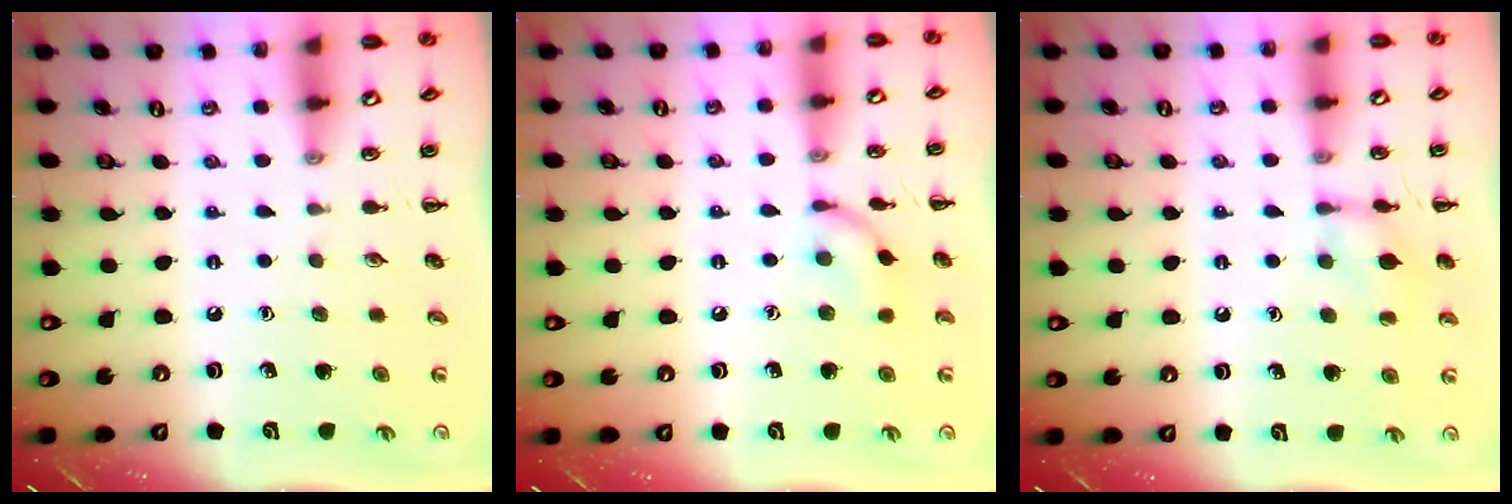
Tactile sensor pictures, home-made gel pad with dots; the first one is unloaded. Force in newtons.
{"total": 8.3, "press": 8.2, "slide": 0.3}
{"total": 9.6, "press": 9.5, "slide": 1.5}